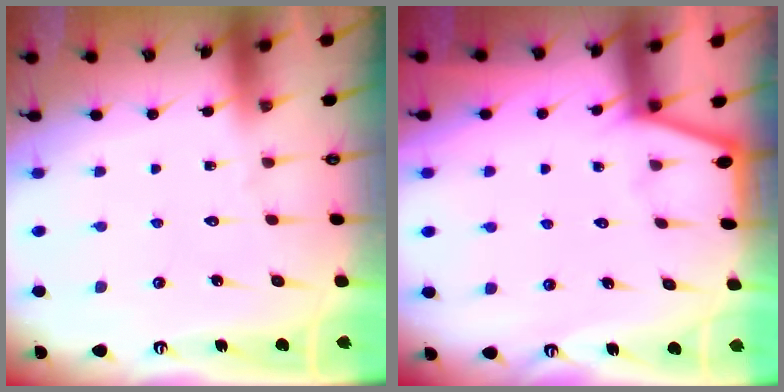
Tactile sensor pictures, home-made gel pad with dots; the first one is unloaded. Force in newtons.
{"total": 1.9, "press": 1.9, "slide": 0.3}